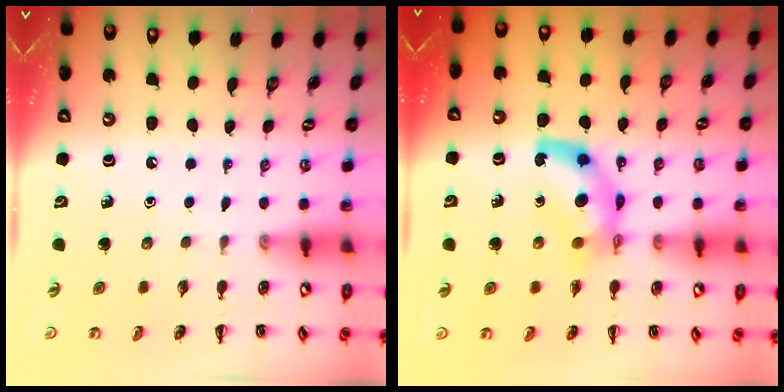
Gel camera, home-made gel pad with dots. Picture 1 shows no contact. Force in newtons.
{"total": 7.7, "press": 7.5, "slide": 1.4}